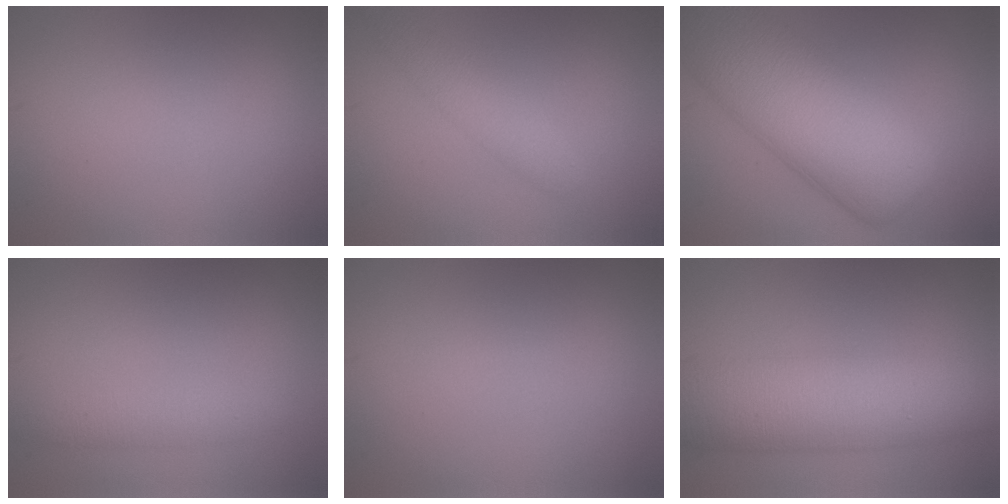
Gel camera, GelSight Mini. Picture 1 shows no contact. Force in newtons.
{"total": 2.4, "press": 2.4, "slide": 0.1}
{"total": 12.4, "press": 12.4, "slide": 0.4}
{"total": 2.0, "press": 2.0, "slide": 0.1}
{"total": 0.0}
{"total": 9.5, "press": 9.5, "slide": 0.0}